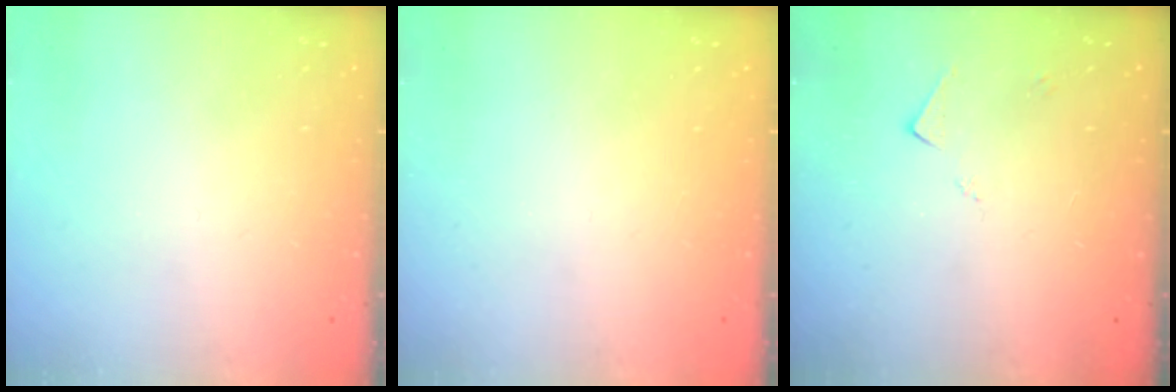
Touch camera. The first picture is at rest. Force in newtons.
{"total": 1.0, "press": 1.0, "slide": 0.2}
{"total": 3.6, "press": 3.6, "slide": 0.5}